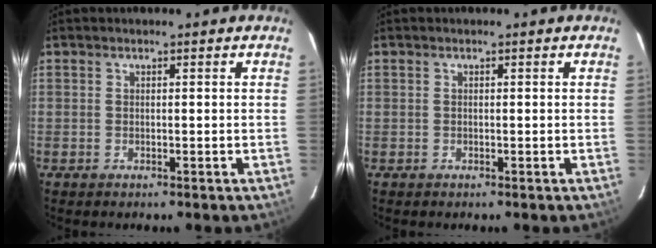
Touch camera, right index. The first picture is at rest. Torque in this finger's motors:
{"motor_torque": [0.10, 0.06, 0.03, -0.01]}